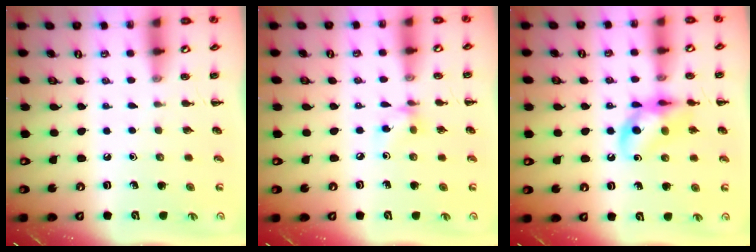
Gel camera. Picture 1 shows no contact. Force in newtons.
{"total": 5.9, "press": 5.7, "slide": 1.5}
{"total": 12.3, "press": 12.1, "slide": 2.1}